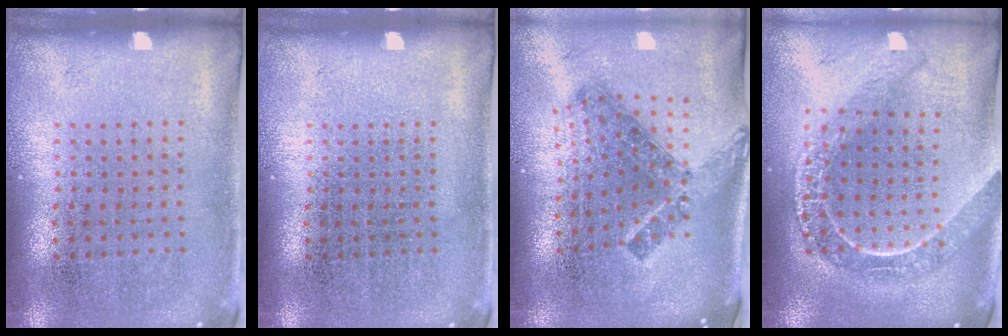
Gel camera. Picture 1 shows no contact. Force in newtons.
{"total": 0.0}
{"total": 1.6, "press": 1.1, "slide": 1.1}
{"total": 2.2, "press": 1.9, "slide": 1.1}